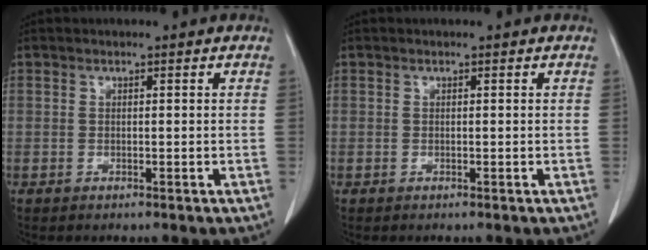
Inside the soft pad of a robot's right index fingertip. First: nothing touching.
{"total": 0.0}